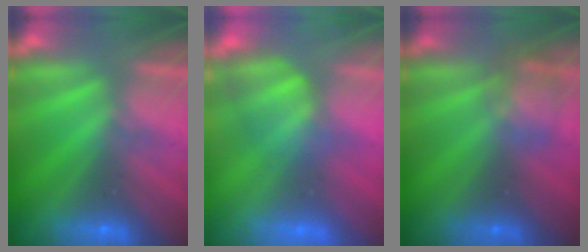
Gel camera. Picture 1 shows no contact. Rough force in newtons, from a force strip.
{"total": 2.9}
{"total": 2.2}